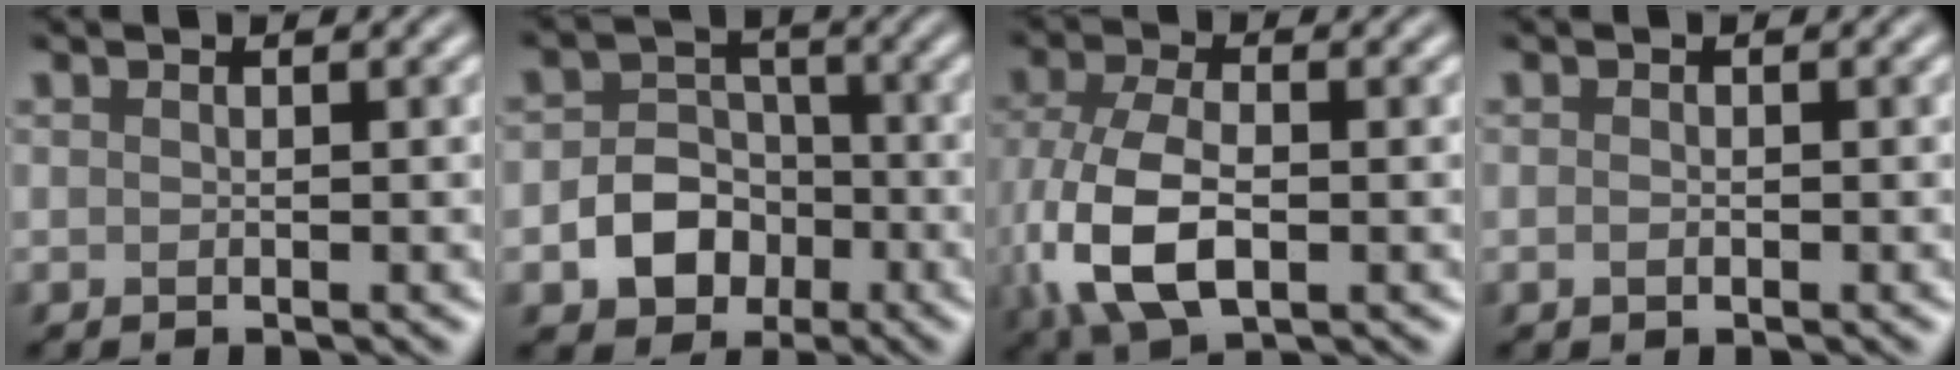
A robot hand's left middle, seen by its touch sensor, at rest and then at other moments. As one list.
[{"total": 5.3, "force": [-1.9, 4.3, 2.6], "torque": [-0.021, -0.002, -0.044]}, {"total": 8.1, "force": [-1.8, 4.4, 6.5], "torque": [-0.155, -0.010, -0.035]}, {"total": 0.6, "force": [-0.2, 0.4, 0.4], "torque": [-0.009, -0.001, -0.004]}]